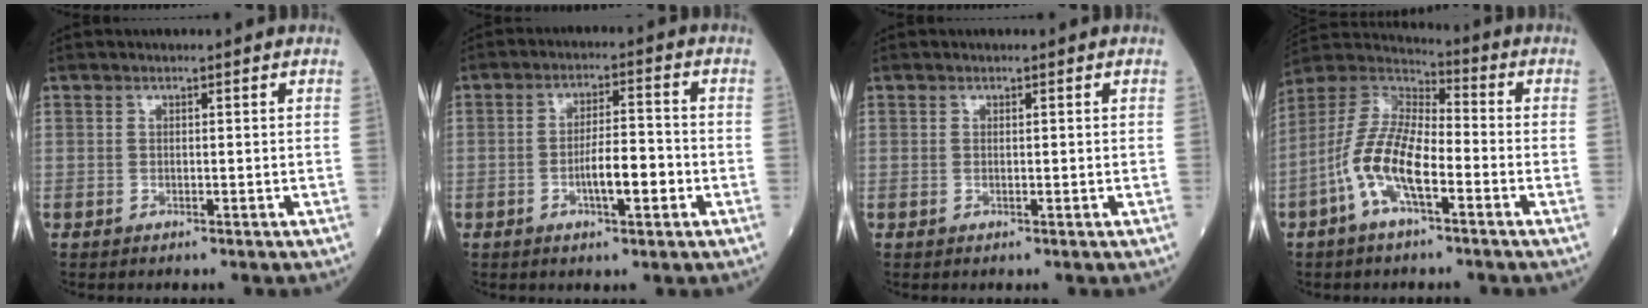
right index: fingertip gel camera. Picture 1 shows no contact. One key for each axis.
{"total": 6.3, "fx": -2.1, "fy": 1.5, "fz": 5.7, "tx": -0.106, "ty": 0.007, "tz": -0.034}
{"total": 0.0}
{"total": 12.1, "fx": -4.5, "fy": 4.1, "fz": 10.5, "tx": -0.237, "ty": 0.011, "tz": -0.091}